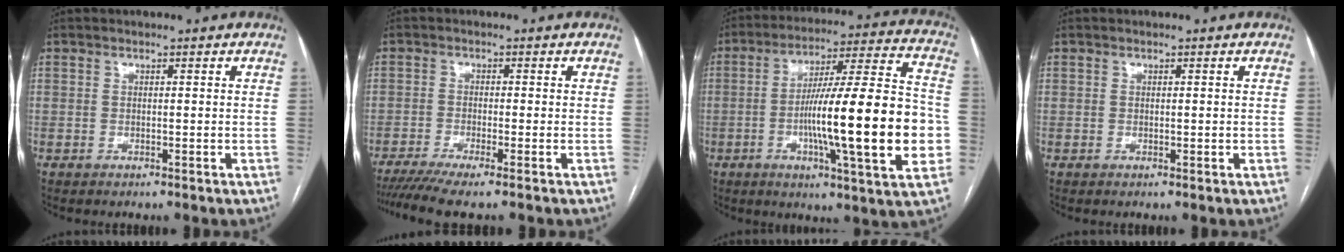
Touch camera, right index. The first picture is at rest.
{"total": 6.0, "force": [-4.6, -0.4, 3.8], "torque": [-0.061, -0.013, -0.080]}
{"total": 23.0, "force": [-4.1, 1.6, 22.6], "torque": [-0.320, 0.008, -0.065]}
{"total": 0.5, "force": [0.1, 0.3, 0.4], "torque": [-0.009, -0.002, 0.005]}